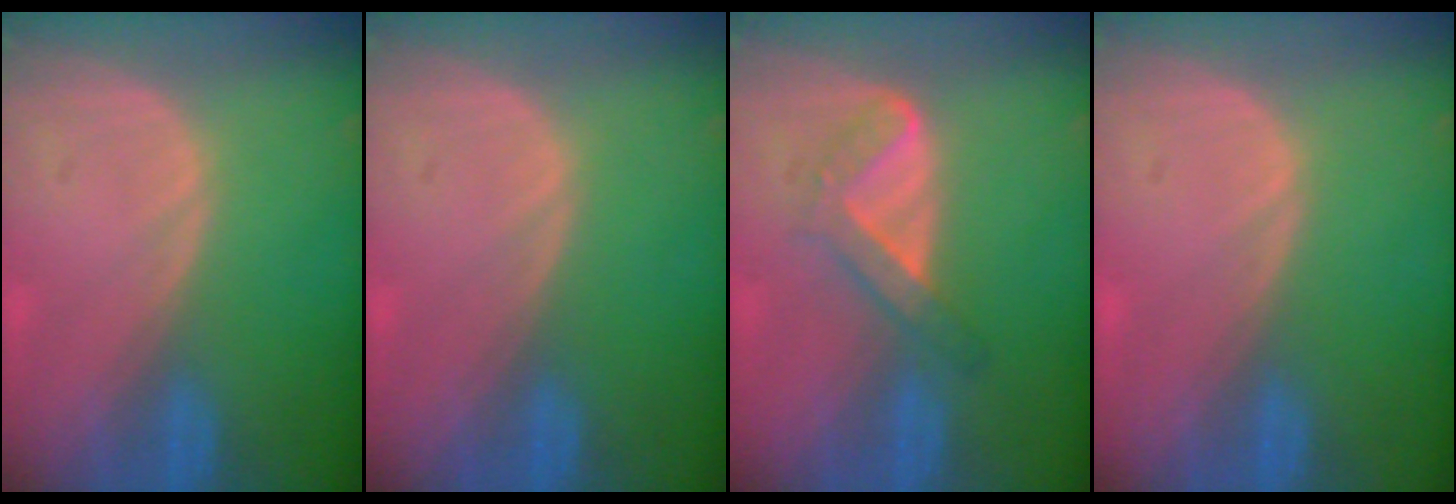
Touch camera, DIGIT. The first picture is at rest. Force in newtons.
{"total": 0.0}
{"total": 4.5, "press": 4.4, "slide": 1.0}
{"total": 0.5, "press": 0.1, "slide": 0.5}